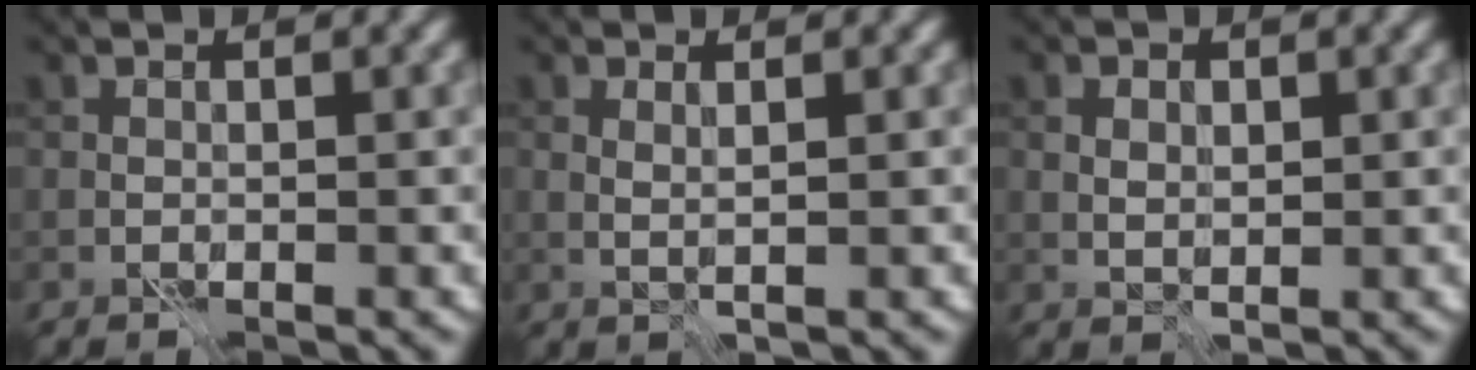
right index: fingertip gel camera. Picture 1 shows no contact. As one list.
[{"total": 0.8, "force": [0.5, -0.2, 0.6], "torque": [-0.016, -0.002, 0.008]}, {"total": 1.3, "force": [0.5, 0.9, 0.9], "torque": [-0.016, -0.003, 0.009]}]